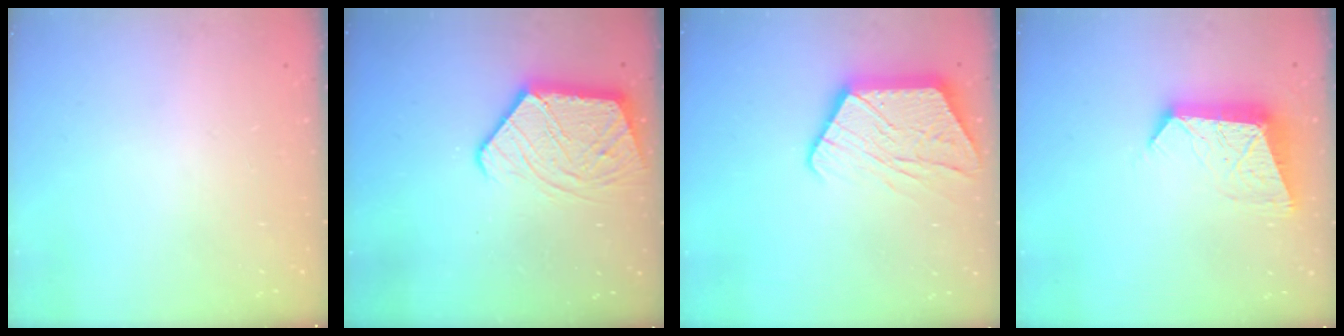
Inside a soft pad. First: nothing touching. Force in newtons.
{"total": 11.9, "press": 11.9, "slide": 1.0}
{"total": 14.2, "press": 14.2, "slide": 1.0}
{"total": 12.1, "press": 12.0, "slide": 1.1}